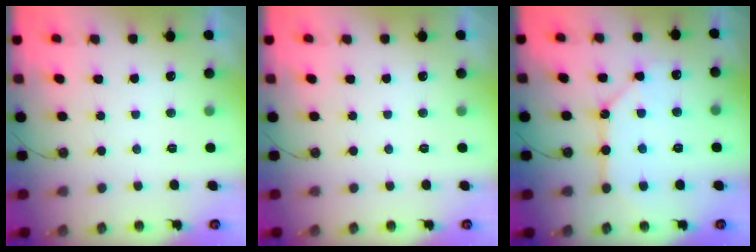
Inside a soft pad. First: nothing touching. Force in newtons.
{"total": 0.0}
{"total": 11.1, "press": 11.1, "slide": 1.1}